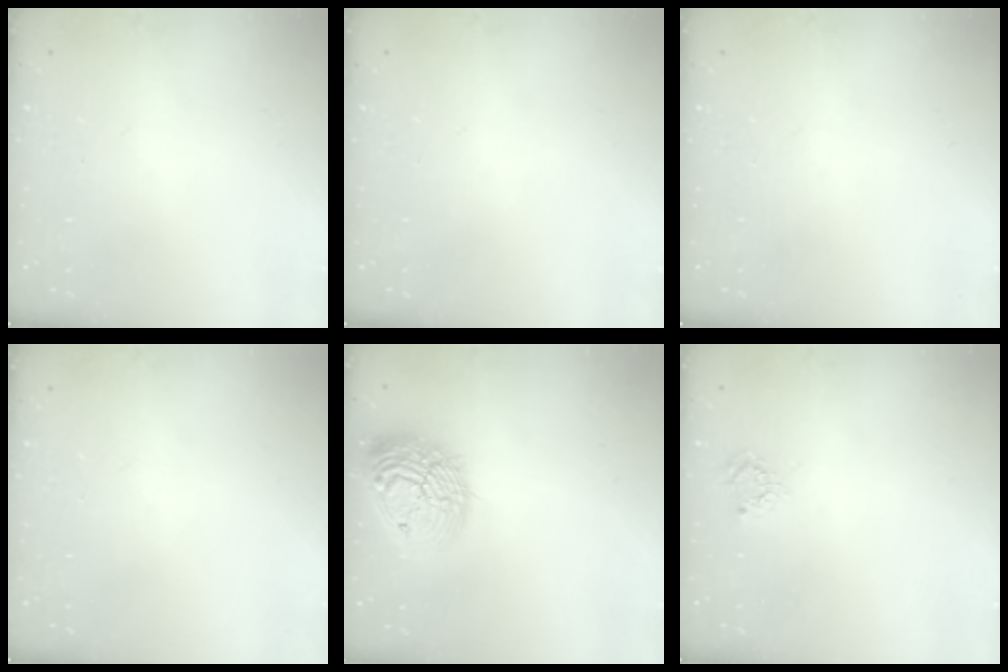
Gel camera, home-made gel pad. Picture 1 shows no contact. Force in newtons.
{"total": 0.0}
{"total": 0.0}
{"total": 0.0}
{"total": 20.6, "press": 20.5, "slide": 1.8}
{"total": 2.5, "press": 2.5, "slide": 0.4}